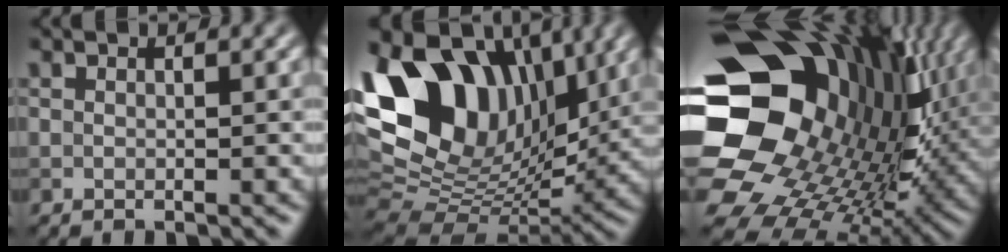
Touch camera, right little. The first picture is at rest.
{"total": 15.4, "force": [5.8, 10.0, 10.2], "torque": [-0.201, 0.027, 0.102]}
{"total": 21.4, "force": [3.8, 16.7, 12.8], "torque": [-0.266, -0.015, 0.067]}